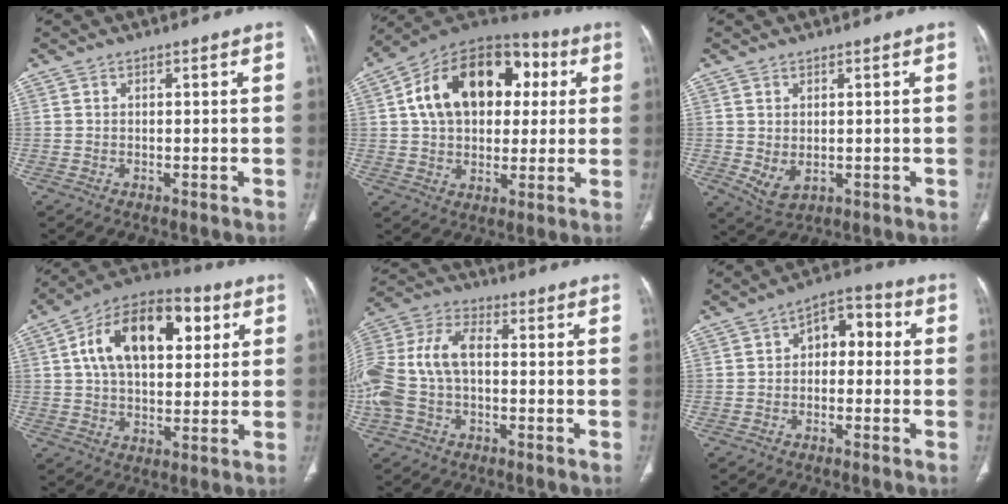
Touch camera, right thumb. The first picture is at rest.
{"total": 22.2, "force": [4.6, 14.9, 15.8], "torque": [-0.229, 0.025, 0.066]}
{"total": 4.0, "force": [-0.2, 2.6, 3.0], "torque": [-0.056, -0.006, 0.014]}
{"total": 20.0, "force": [5.8, 11.3, 15.5], "torque": [-0.222, 0.013, 0.084]}
{"total": 15.8, "force": [-0.9, 9.9, 12.3], "torque": [-0.281, 0.037, -0.017]}
{"total": 6.4, "force": [0.3, 4.2, 4.8], "torque": [-0.041, 0.027, -0.009]}